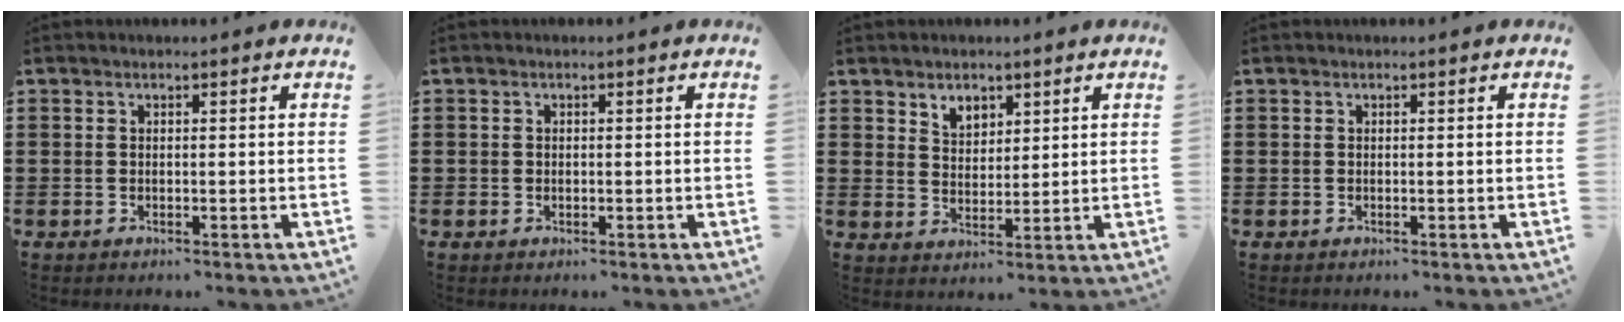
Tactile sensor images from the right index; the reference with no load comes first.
{"total": 0.6, "force": [0.0, 0.5, 0.2], "torque": [-0.004, 0.003, 0.000]}
{"total": 3.5, "force": [2.5, 2.3, 0.7], "torque": [-0.024, 0.010, 0.048]}
{"total": 0.0}